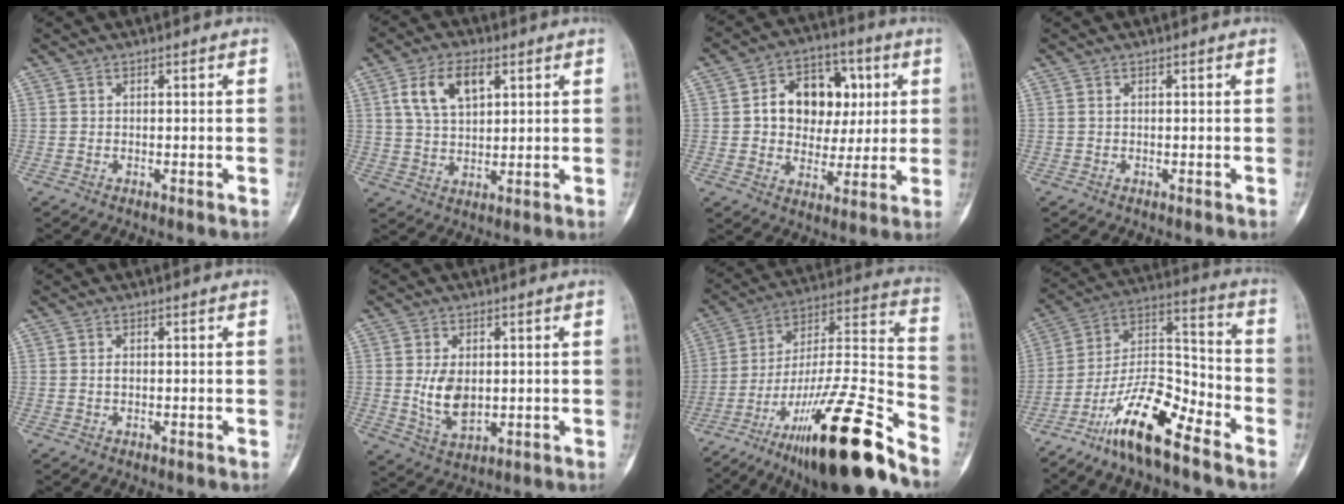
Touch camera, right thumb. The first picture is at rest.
{"total": 9.2, "force": [3.6, 5.2, 6.7], "torque": [-0.113, -0.005, 0.067]}
{"total": 14.6, "force": [2.7, 11.2, 9.0], "torque": [-0.081, 0.012, 0.042]}
{"total": 0.0}
{"total": 0.8, "force": [0.0, 0.4, 0.7], "torque": [-0.008, 0.001, -0.001]}
{"total": 7.1, "force": [0.0, 4.4, 5.6], "torque": [-0.093, -0.010, 0.013]}
{"total": 28.3, "force": [-18.7, 4.8, 20.7], "torque": [-0.307, 0.073, -0.310]}
{"total": 16.0, "force": [-11.1, 4.2, 10.7], "torque": [-0.186, 0.083, -0.208]}